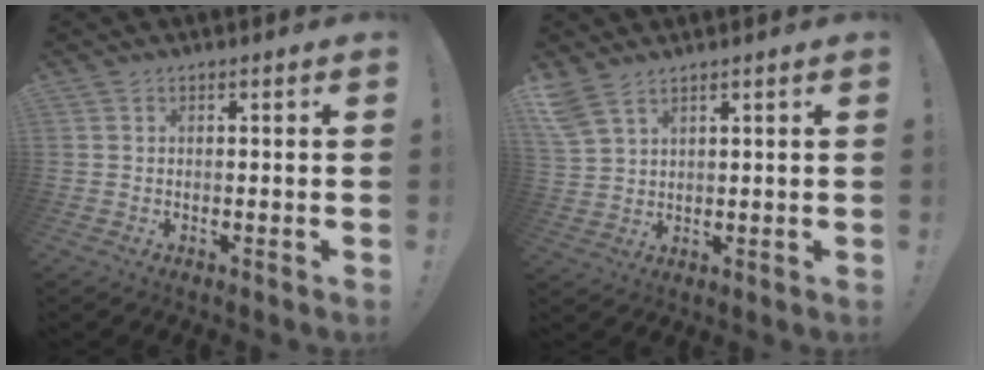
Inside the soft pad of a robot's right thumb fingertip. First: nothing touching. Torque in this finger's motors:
{"motor_torque": [-0.34, 0.87, 1.23, 1.11, 0.10]}